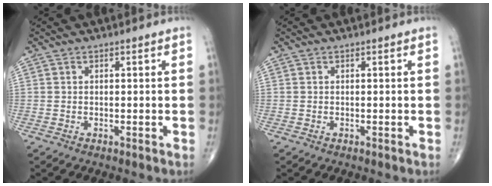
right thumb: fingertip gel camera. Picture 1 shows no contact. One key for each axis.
{"total": 0.0}